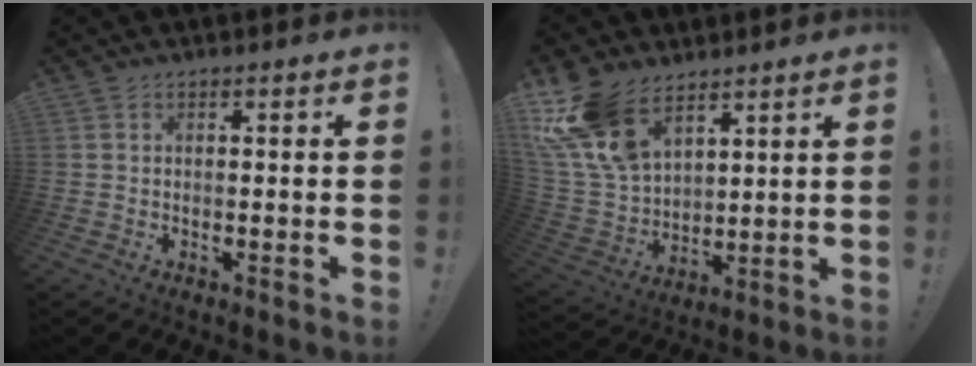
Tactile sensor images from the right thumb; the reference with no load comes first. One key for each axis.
{"total": 17.1, "fx": 11.1, "fy": 9.4, "fz": 9.0, "tx": -0.193, "ty": -0.065, "tz": 0.213}